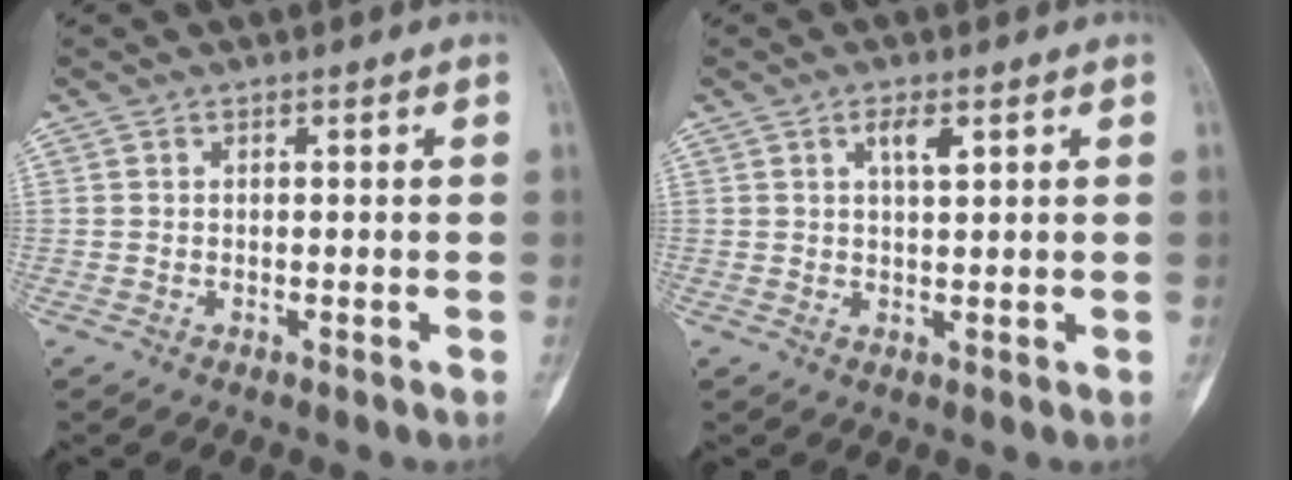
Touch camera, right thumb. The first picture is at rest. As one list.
[{"total": 3.1, "force": [1.4, 0.9, 2.6], "torque": [-0.044, -0.005, 0.026]}]